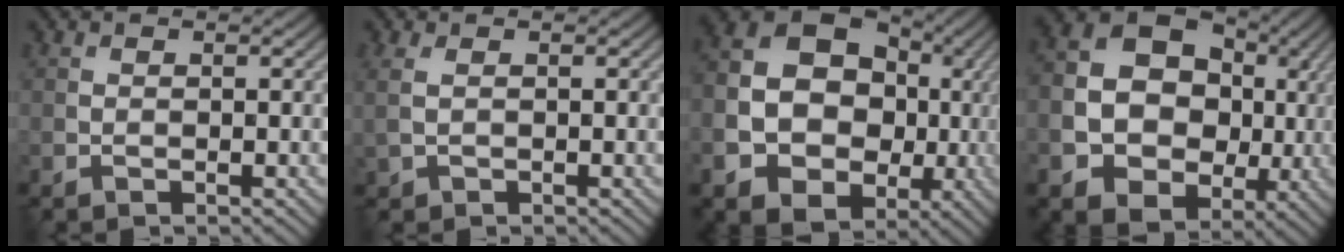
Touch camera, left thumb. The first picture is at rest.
{"total": 1.7, "force": [0.3, 1.0, 1.4], "torque": [-0.044, 0.002, 0.008]}
{"total": 18.6, "force": [-3.0, 15.6, 9.8], "torque": [-0.215, -0.027, -0.052]}
{"total": 17.1, "force": [-1.4, 14.4, 9.0], "torque": [-0.203, -0.026, -0.015]}